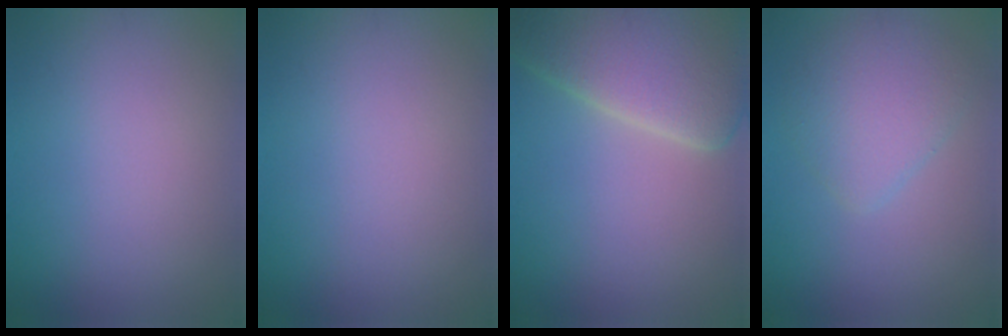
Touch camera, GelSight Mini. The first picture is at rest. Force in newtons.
{"total": 0.0}
{"total": 10.0, "press": 9.9, "slide": 0.6}
{"total": 3.3, "press": 3.3, "slide": 0.2}